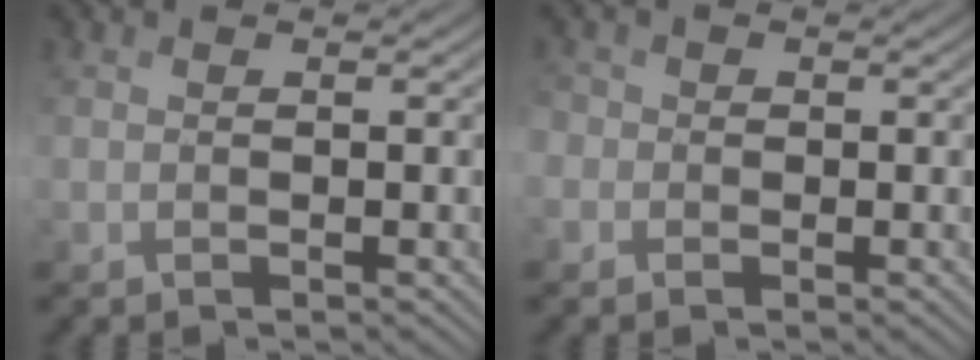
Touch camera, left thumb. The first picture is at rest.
{"total": 2.1, "force": [-0.5, 2.1, 0.4], "torque": [-0.015, 0.003, -0.017]}